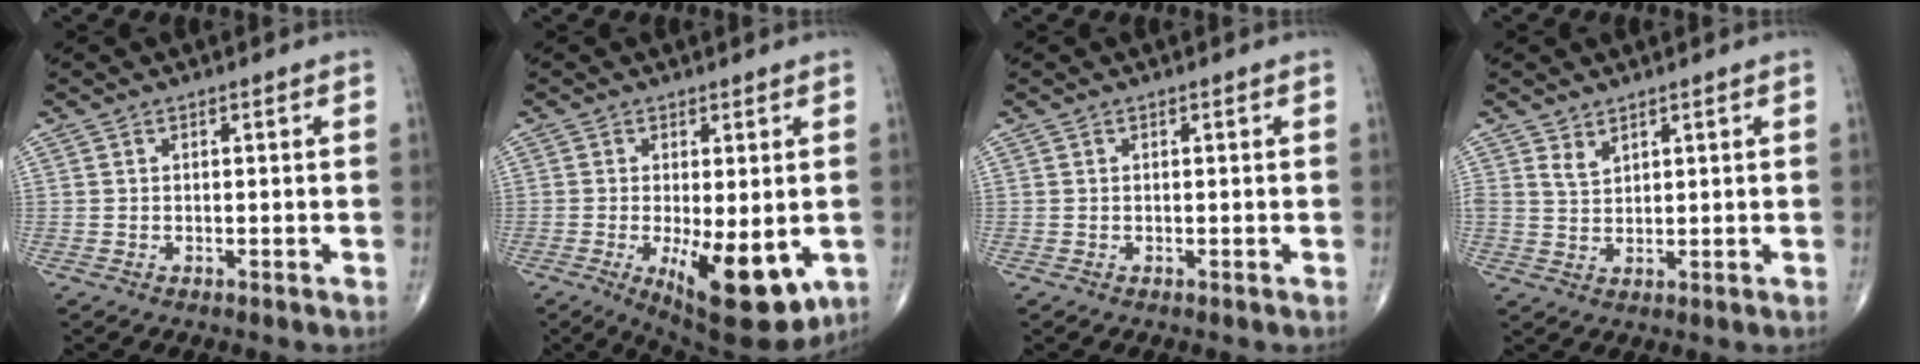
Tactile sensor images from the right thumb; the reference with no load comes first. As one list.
[{"total": 13.5, "force": [-3.8, 5.3, 11.9], "torque": [-0.160, -0.023, -0.040]}, {"total": 0.0}, {"total": 2.5, "force": [1.9, 1.2, 1.1], "torque": [-0.012, -0.016, 0.042]}]